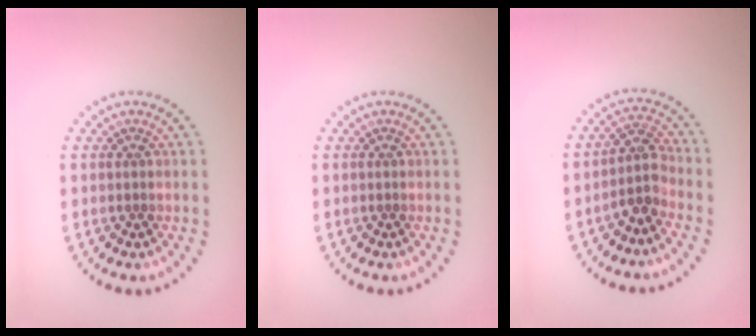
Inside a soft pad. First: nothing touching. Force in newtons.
{"total": 0.0}
{"total": 2.7, "press": 2.1, "slide": 1.6}